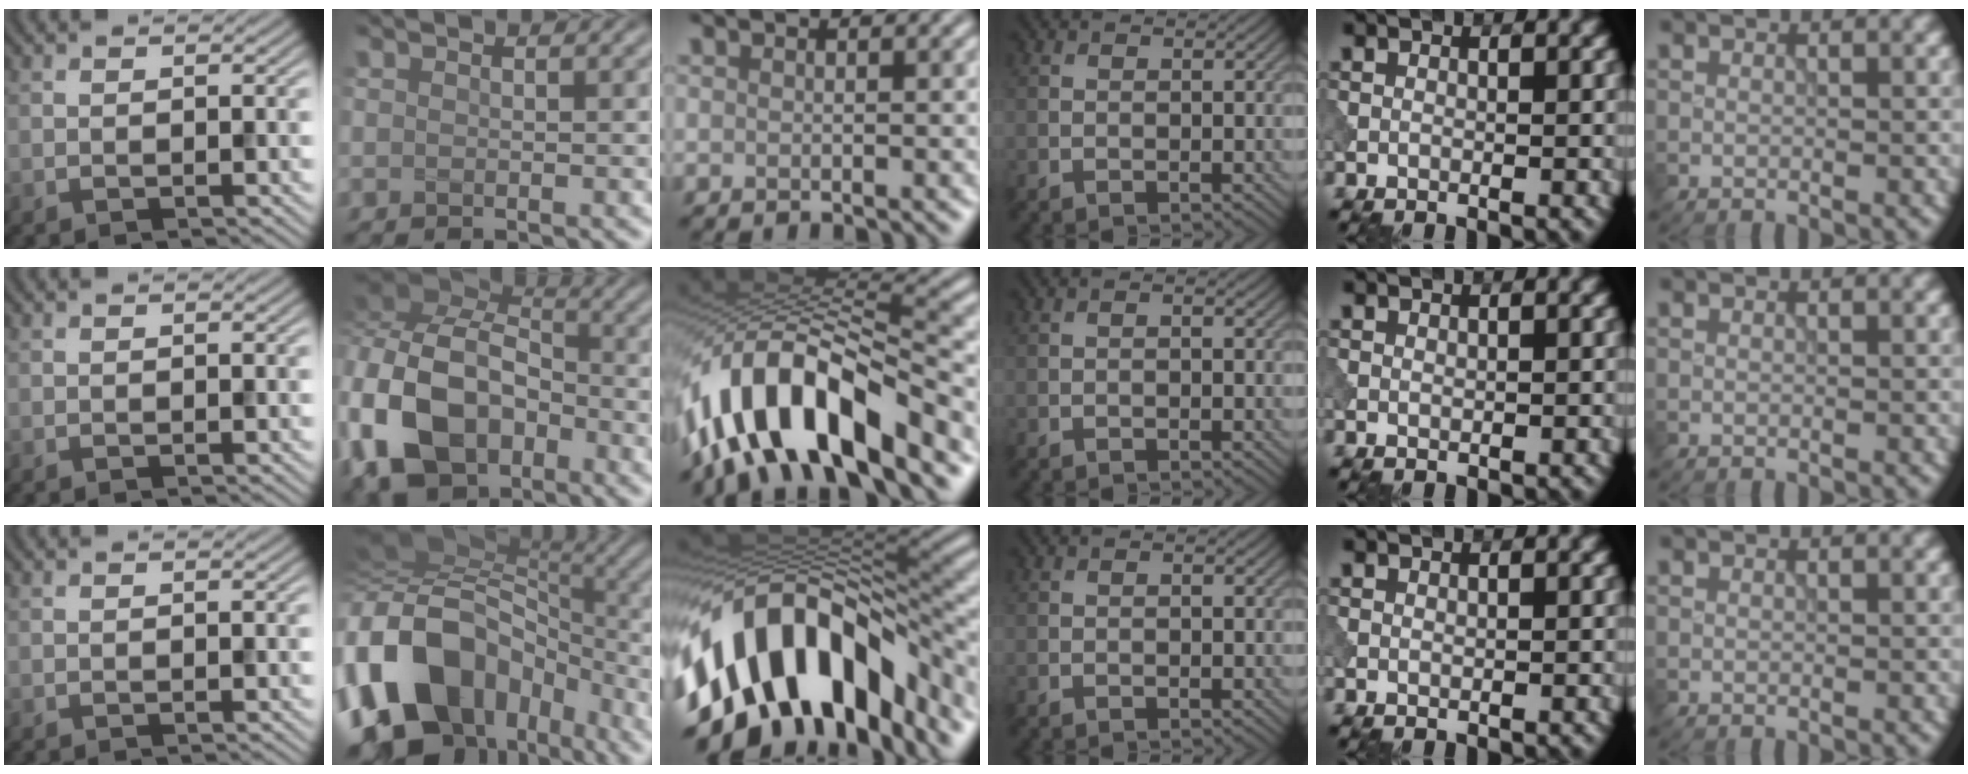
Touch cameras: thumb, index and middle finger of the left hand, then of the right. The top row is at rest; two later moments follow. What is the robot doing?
{"motion": "insert", "object": "peg toy"}